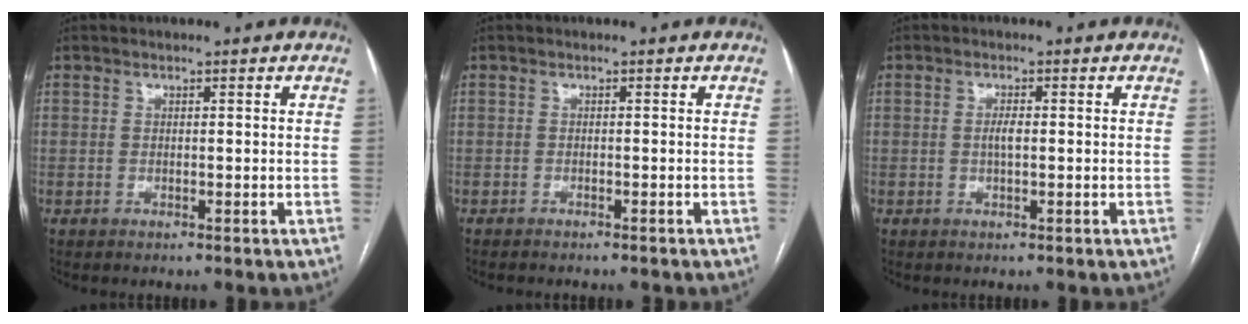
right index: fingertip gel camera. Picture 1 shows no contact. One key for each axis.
{"total": 3.8, "fx": -3.4, "fy": 0.9, "fz": 1.4, "tx": -0.017, "ty": -0.005, "tz": -0.040}
{"total": 1.8, "fx": -0.1, "fy": 0.4, "fz": 1.8, "tx": -0.037, "ty": 0.002, "tz": -0.001}